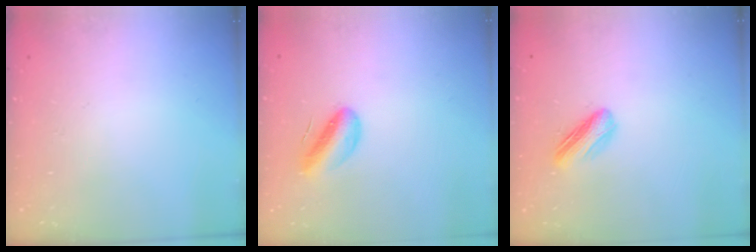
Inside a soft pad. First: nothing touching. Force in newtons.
{"total": 6.9, "press": 6.4, "slide": 2.4}
{"total": 5.1, "press": 5.1, "slide": 0.4}